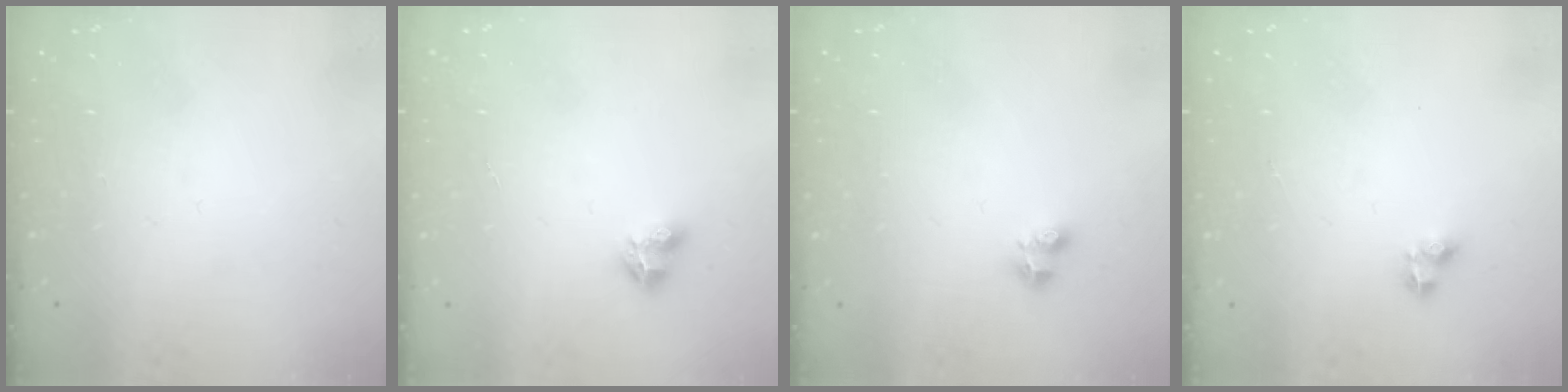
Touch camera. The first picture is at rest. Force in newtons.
{"total": 4.7, "press": 4.6, "slide": 0.9}
{"total": 2.2, "press": 2.2, "slide": 0.5}
{"total": 3.6, "press": 3.5, "slide": 0.6}